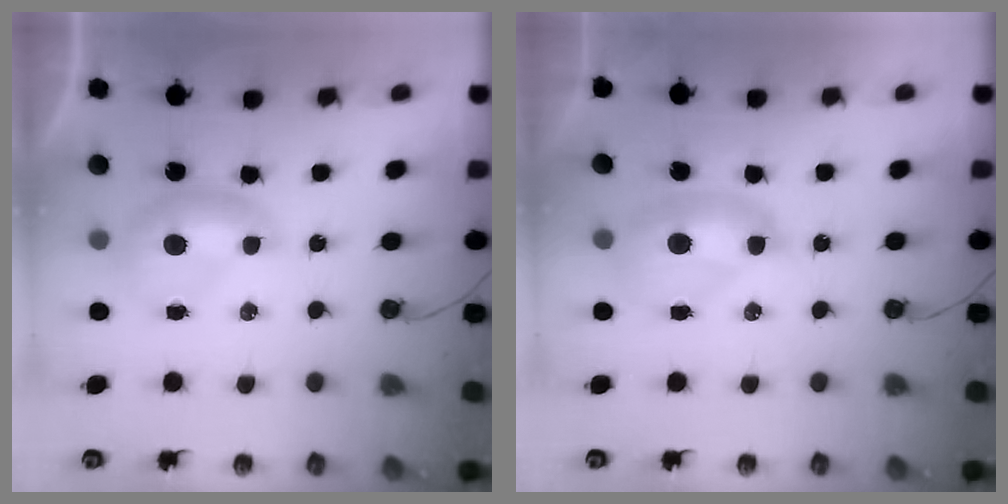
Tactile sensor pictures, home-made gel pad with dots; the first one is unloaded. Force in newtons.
{"total": 3.2, "press": 3.2, "slide": 0.2}